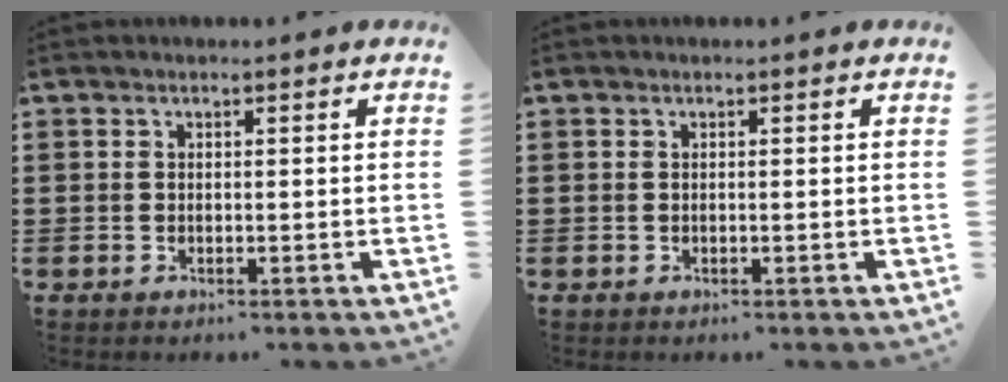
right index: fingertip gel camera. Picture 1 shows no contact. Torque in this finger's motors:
{"motor_torque": [1.01, 1.13, -0.02, 0.01]}